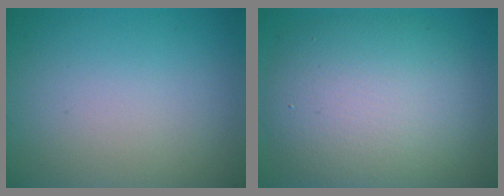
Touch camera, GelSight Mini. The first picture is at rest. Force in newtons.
{"total": 9.5, "press": 9.5, "slide": 0.1}